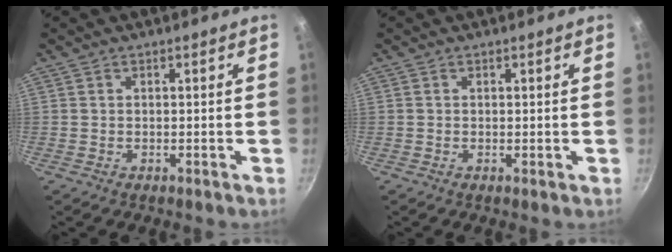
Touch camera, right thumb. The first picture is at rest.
{"total": 0.0}